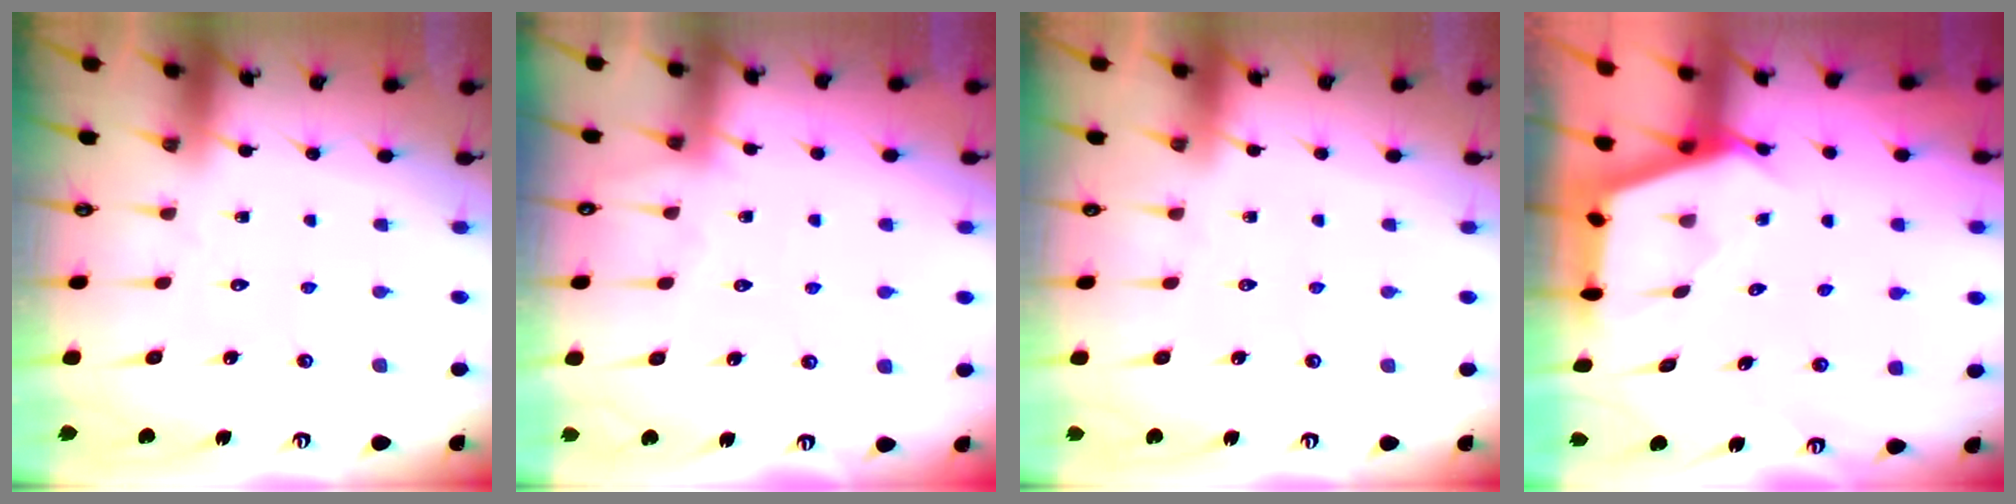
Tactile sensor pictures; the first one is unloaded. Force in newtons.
{"total": 5.1, "press": 5.1, "slide": 0.7}
{"total": 0.6, "press": 0.6, "slide": 0.2}
{"total": 2.7, "press": 2.7, "slide": 0.4}